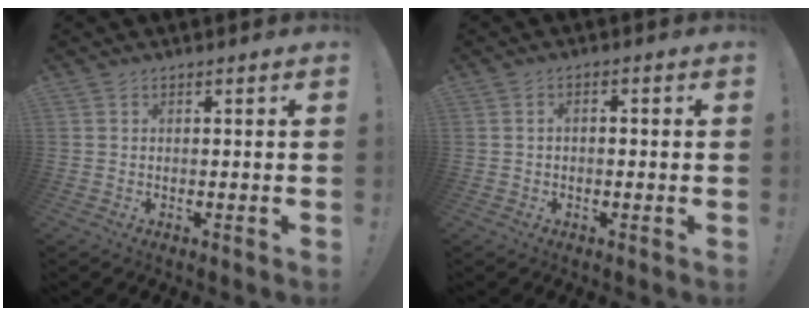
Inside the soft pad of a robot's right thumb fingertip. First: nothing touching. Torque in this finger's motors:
{"motor_torque": [-0.13, -0.30, -0.16, 0.47, 0.09]}